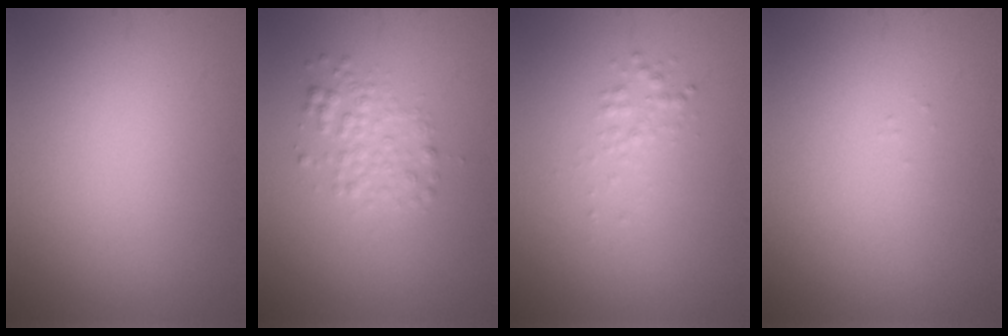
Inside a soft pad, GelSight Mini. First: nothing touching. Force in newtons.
{"total": 2.2, "press": 2.2, "slide": 0.0}
{"total": 1.2, "press": 1.2, "slide": 0.0}
{"total": 0.0}